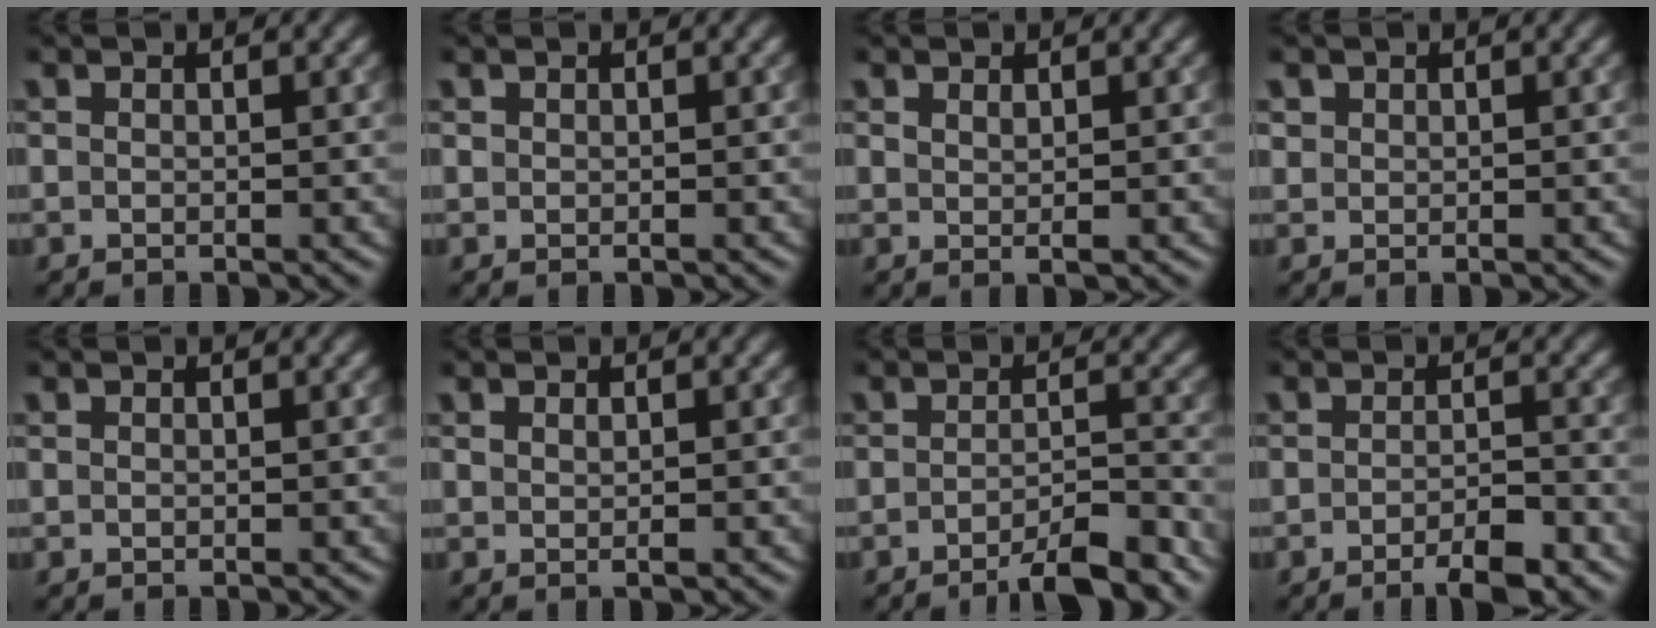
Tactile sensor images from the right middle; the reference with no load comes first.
{"total": 0.0}
{"total": 0.9, "force": [0.4, 0.3, 0.7], "torque": [-0.013, -0.002, 0.010]}
{"total": 0.6, "force": [0.4, 0.5, 0.0], "torque": [0.004, -0.002, 0.009]}
{"total": 0.0}
{"total": 0.6, "force": [0.1, 0.2, 0.5], "torque": [-0.009, 0.000, 0.004]}
{"total": 4.9, "force": [-3.3, 1.0, 3.5], "torque": [-0.046, 0.003, -0.054]}
{"total": 3.3, "force": [-2.0, 0.8, 2.5], "torque": [-0.041, -0.001, -0.035]}